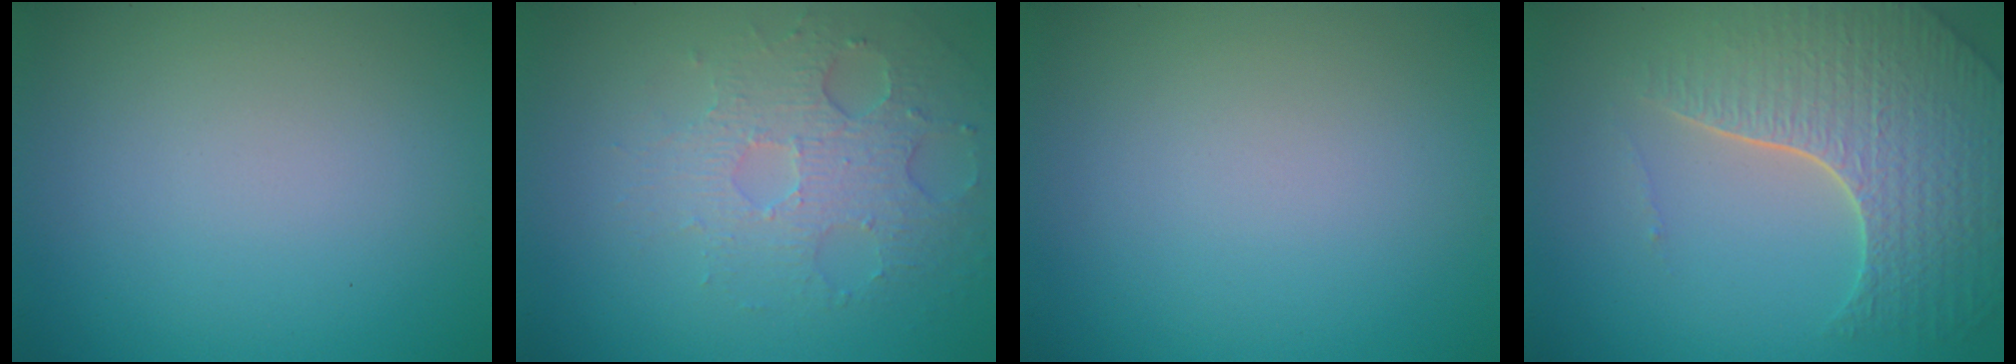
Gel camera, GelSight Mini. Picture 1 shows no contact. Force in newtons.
{"total": 3.6, "press": 3.3, "slide": 1.5}
{"total": 0.0}
{"total": 7.1, "press": 5.3, "slide": 4.6}